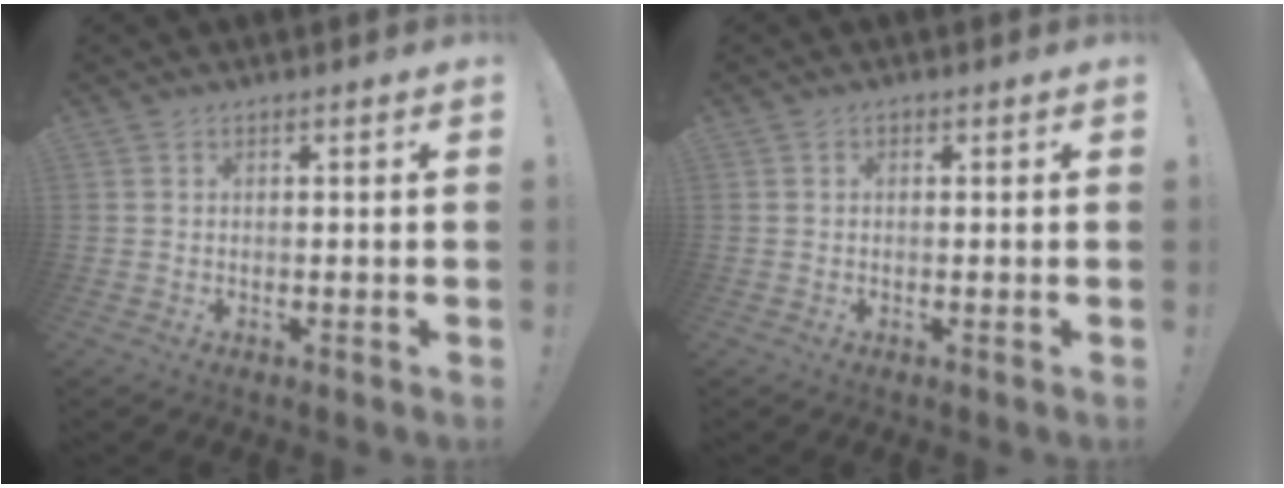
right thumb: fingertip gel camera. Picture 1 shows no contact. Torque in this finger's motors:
{"motor_torque": [-0.03, 0.10, -0.07, 0.04, 0.00]}